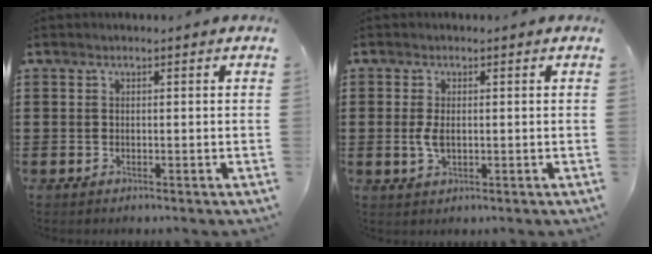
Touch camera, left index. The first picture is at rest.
{"total": 3.0, "force": [0.1, 1.5, 2.6], "torque": [-0.066, -0.002, -0.004]}